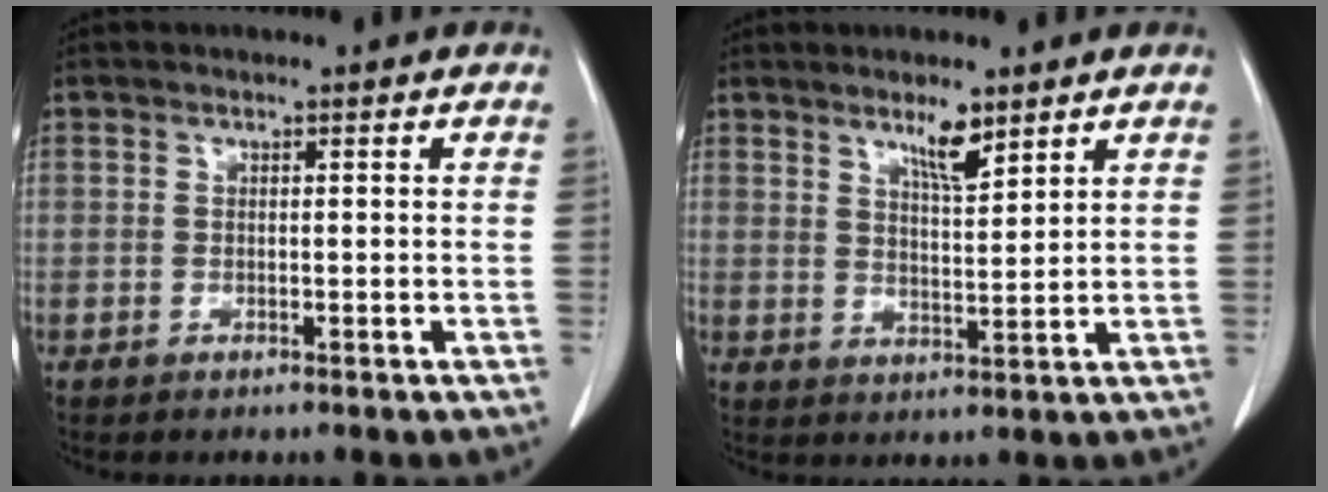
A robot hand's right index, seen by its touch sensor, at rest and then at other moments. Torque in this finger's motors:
{"motor_torque": [0.10, 0.24, 0.02, 0.03]}